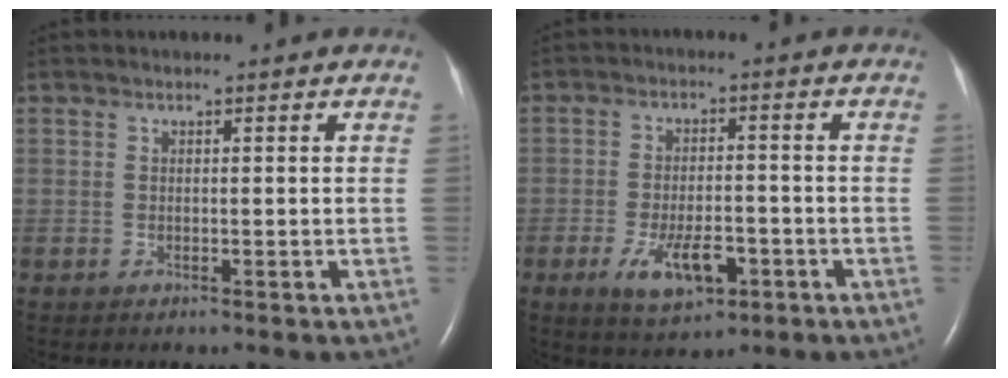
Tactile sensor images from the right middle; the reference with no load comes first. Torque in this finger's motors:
{"motor_torque": [0.34, -0.20, 0.18, 0.09]}